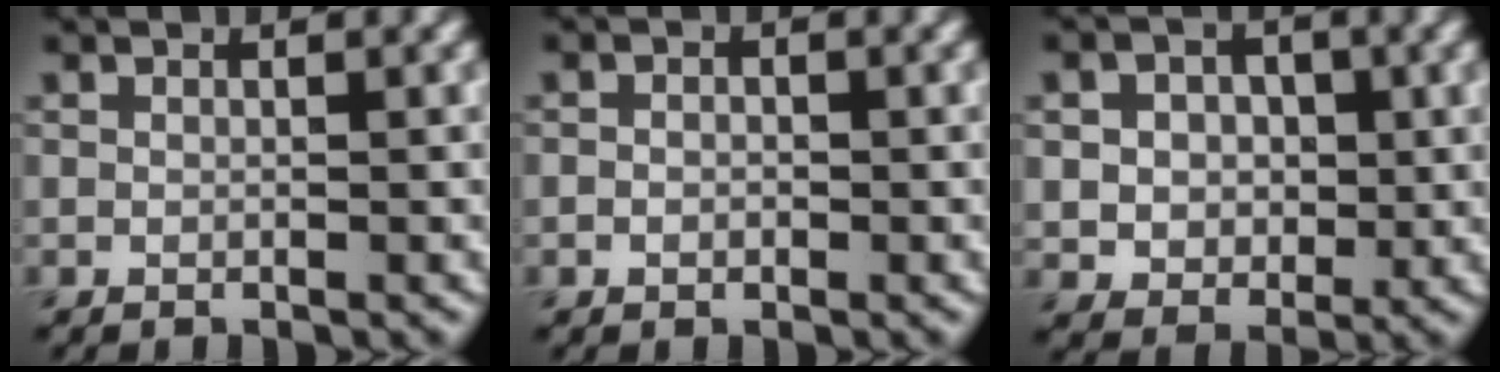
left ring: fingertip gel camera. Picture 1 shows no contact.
{"total": 0.9, "force": [-0.4, 0.7, 0.5], "torque": [-0.008, 0.000, -0.009]}
{"total": 5.3, "force": [1.0, 4.2, 3.1], "torque": [-0.056, 0.013, 0.002]}